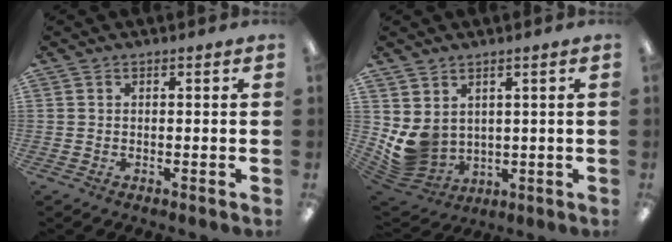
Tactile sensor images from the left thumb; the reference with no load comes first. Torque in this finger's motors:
{"motor_torque": [1.06, 1.60, 0.81, -0.80, 0.05]}